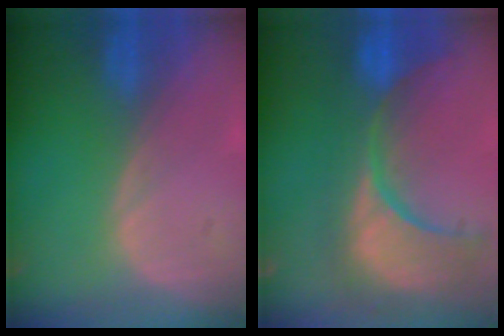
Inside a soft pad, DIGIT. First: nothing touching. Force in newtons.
{"total": 13.0, "press": 11.5, "slide": 6.1}